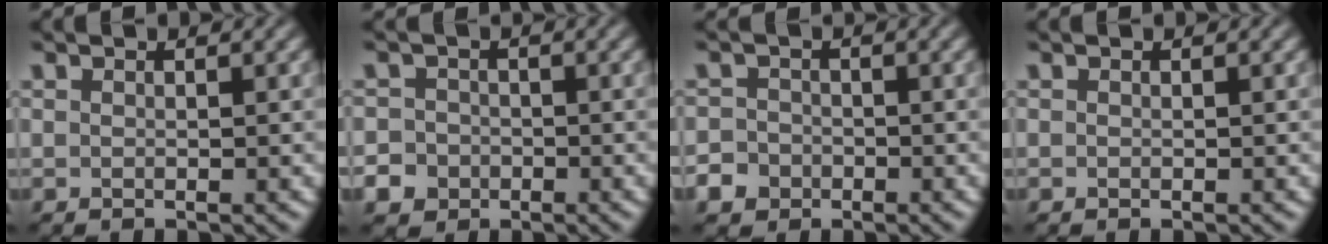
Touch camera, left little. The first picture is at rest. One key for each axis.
{"total": 4.7, "fx": -2.4, "fy": 4.0, "fz": 0.9, "tx": -0.003, "ty": -0.006, "tz": -0.055}
{"total": 3.2, "fx": -1.7, "fy": 2.7, "fz": 0.7, "tx": 0.001, "ty": -0.003, "tz": -0.037}
{"total": 0.0}